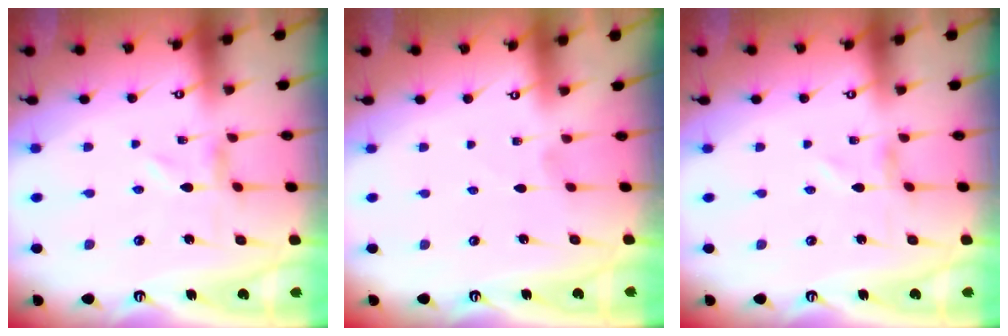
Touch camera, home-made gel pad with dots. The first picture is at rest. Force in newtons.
{"total": 0.9, "press": 0.9, "slide": 0.1}
{"total": 0.0}